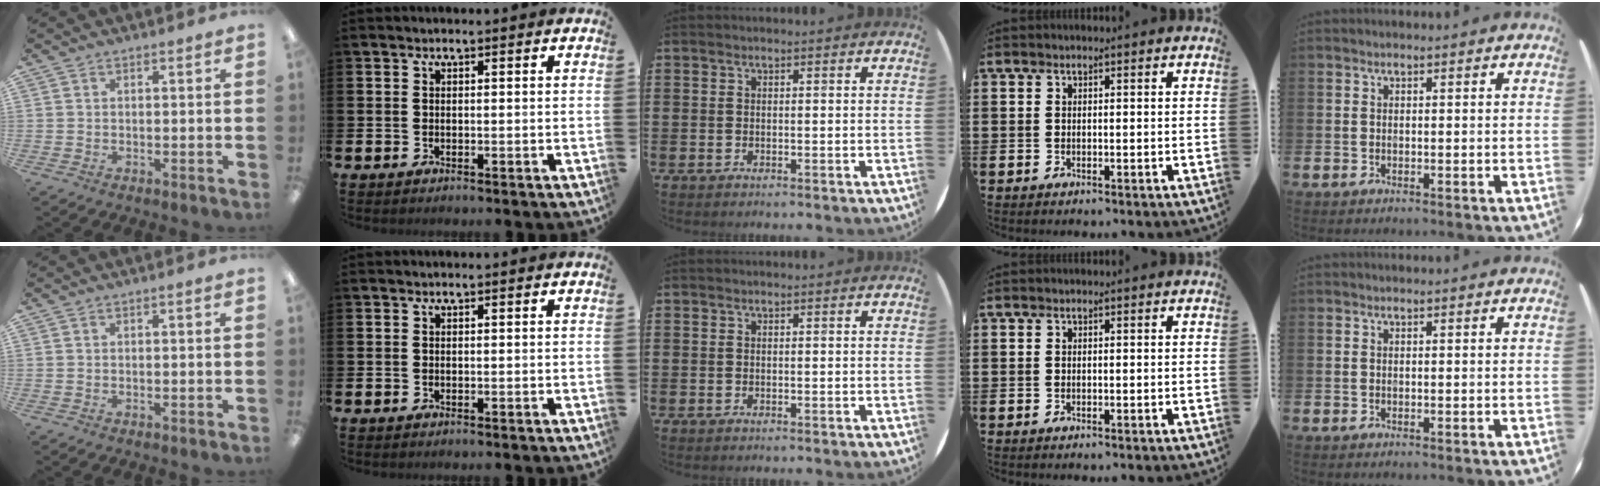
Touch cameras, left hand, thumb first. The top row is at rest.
{}